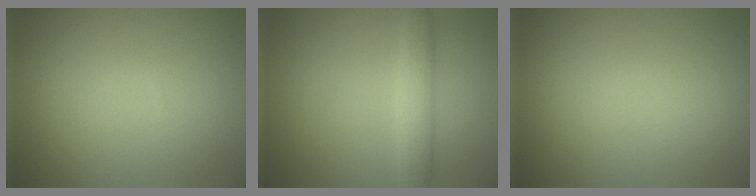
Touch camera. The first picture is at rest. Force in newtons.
{"total": 2.9, "press": 2.9, "slide": 0.2}
{"total": 0.0}